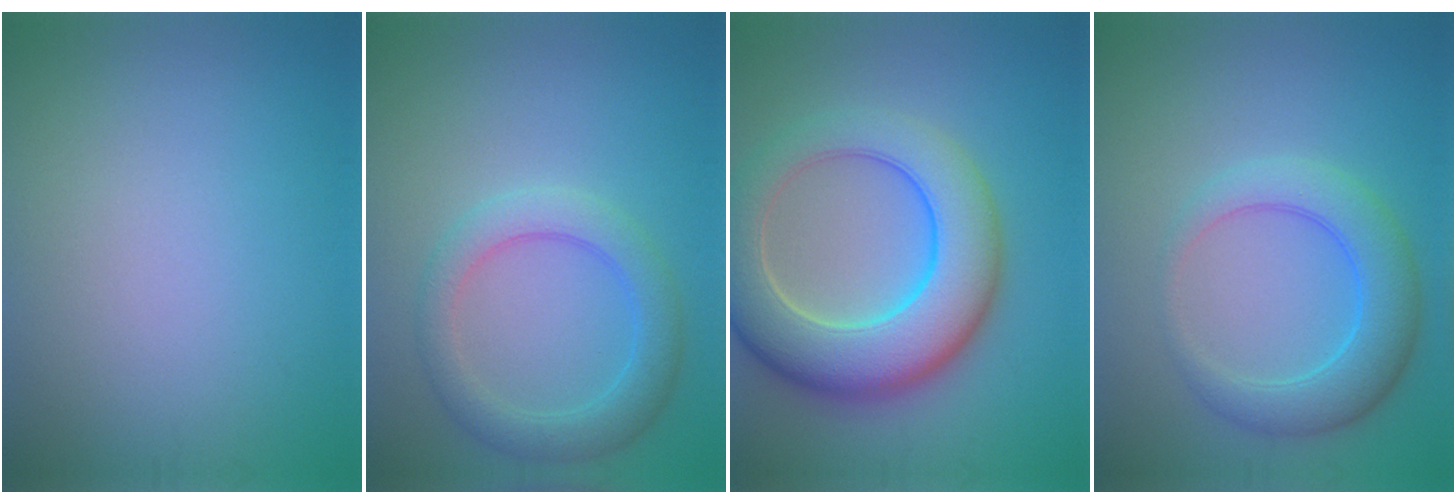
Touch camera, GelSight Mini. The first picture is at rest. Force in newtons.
{"total": 4.1, "press": 4.1, "slide": 0.2}
{"total": 10.3, "press": 10.3, "slide": 0.8}
{"total": 5.0, "press": 5.0, "slide": 0.3}